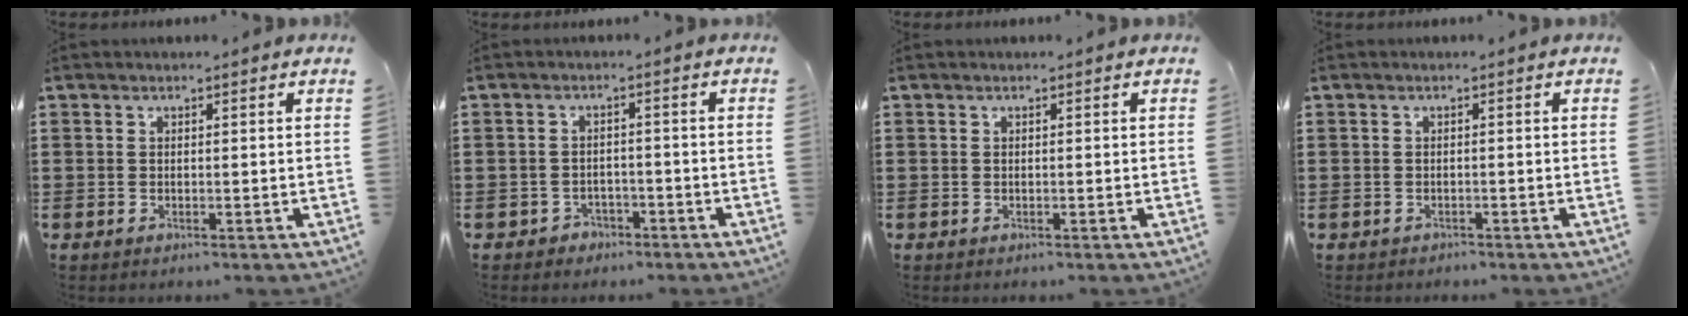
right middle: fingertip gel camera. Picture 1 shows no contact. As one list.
[{"total": 2.0, "force": [-1.7, 1.0, 0.0], "torque": [-0.010, -0.002, -0.039]}, {"total": 0.0}, {"total": 0.6, "force": [-0.6, 0.1, -0.1], "torque": [-0.001, -0.001, -0.012]}]